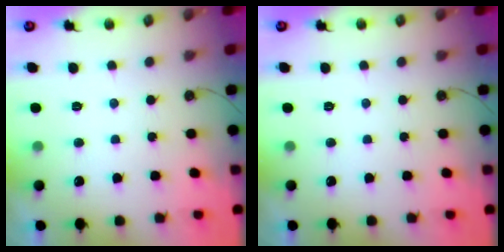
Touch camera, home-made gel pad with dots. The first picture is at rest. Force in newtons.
{"total": 0.0}